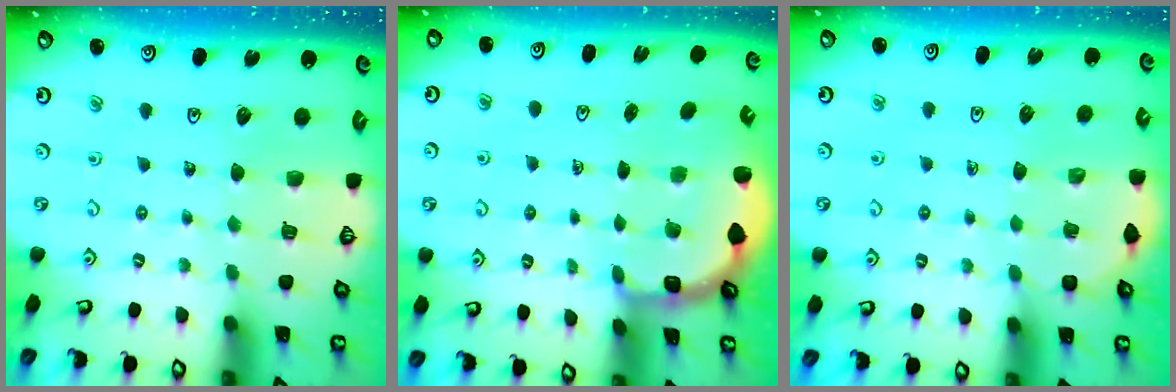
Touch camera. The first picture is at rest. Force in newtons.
{"total": 3.0, "press": 2.0, "slide": 2.2}
{"total": 3.2, "press": 2.8, "slide": 1.4}